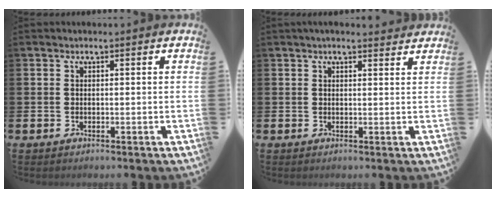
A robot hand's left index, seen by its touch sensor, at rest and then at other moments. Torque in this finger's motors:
{"motor_torque": [0.72, -0.83, 0.27, 0.01]}